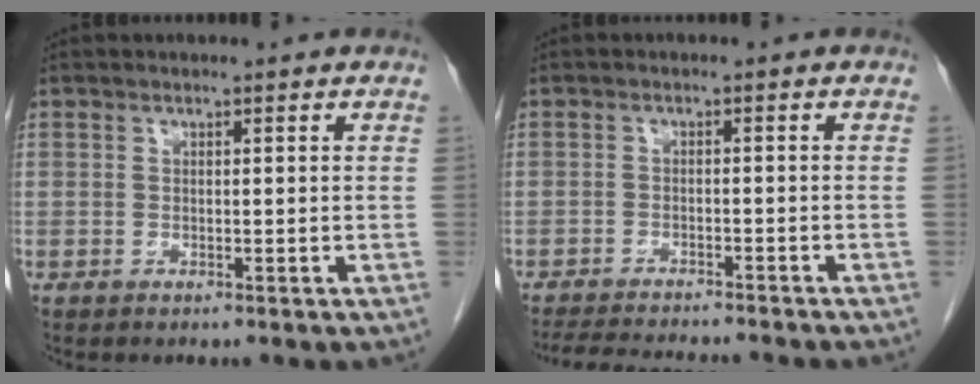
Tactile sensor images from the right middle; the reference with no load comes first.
{"total": 11.6, "force": [-10.6, 1.0, 4.6], "torque": [-0.066, -0.014, -0.144]}